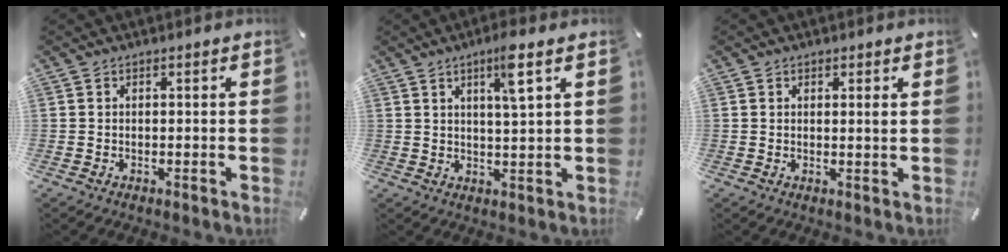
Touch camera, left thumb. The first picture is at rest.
{"total": 6.8, "force": [3.5, 0.9, 5.8], "torque": [-0.097, -0.006, 0.053]}
{"total": 1.3, "force": [0.8, 0.5, 0.9], "torque": [-0.012, -0.003, 0.012]}